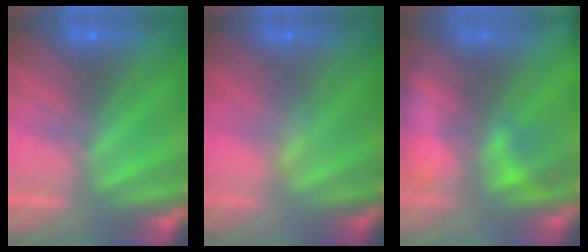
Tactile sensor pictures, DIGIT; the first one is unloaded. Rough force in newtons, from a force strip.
{"total": 2.4}
{"total": 6.6}